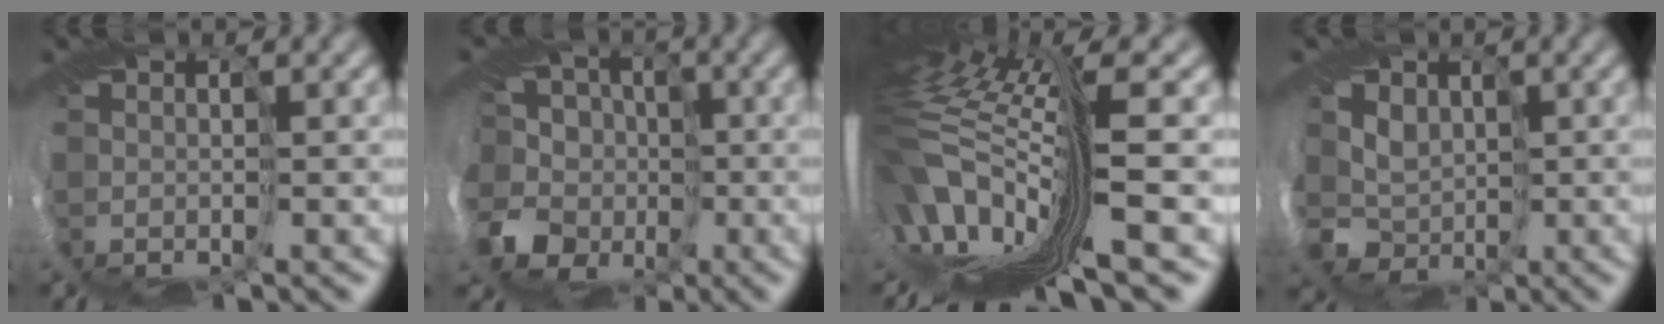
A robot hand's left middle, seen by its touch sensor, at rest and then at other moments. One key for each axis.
{"total": 11.7, "fx": -2.6, "fy": 10.4, "fz": 4.7, "tx": -0.121, "ty": 0.014, "tz": -0.076}
{"total": 15.3, "fx": -1.3, "fy": 3.9, "fz": 14.8, "tx": -0.291, "ty": -0.058, "tz": 0.009}
{"total": 3.2, "fx": -0.3, "fy": 3.1, "fz": 0.5, "tx": -0.004, "ty": -0.010, "tz": -0.018}